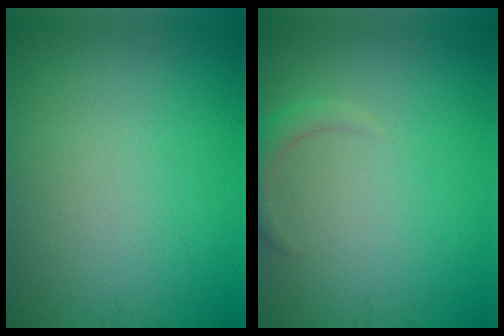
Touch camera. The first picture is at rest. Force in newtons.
{"total": 1.6, "press": 1.6, "slide": 0.1}